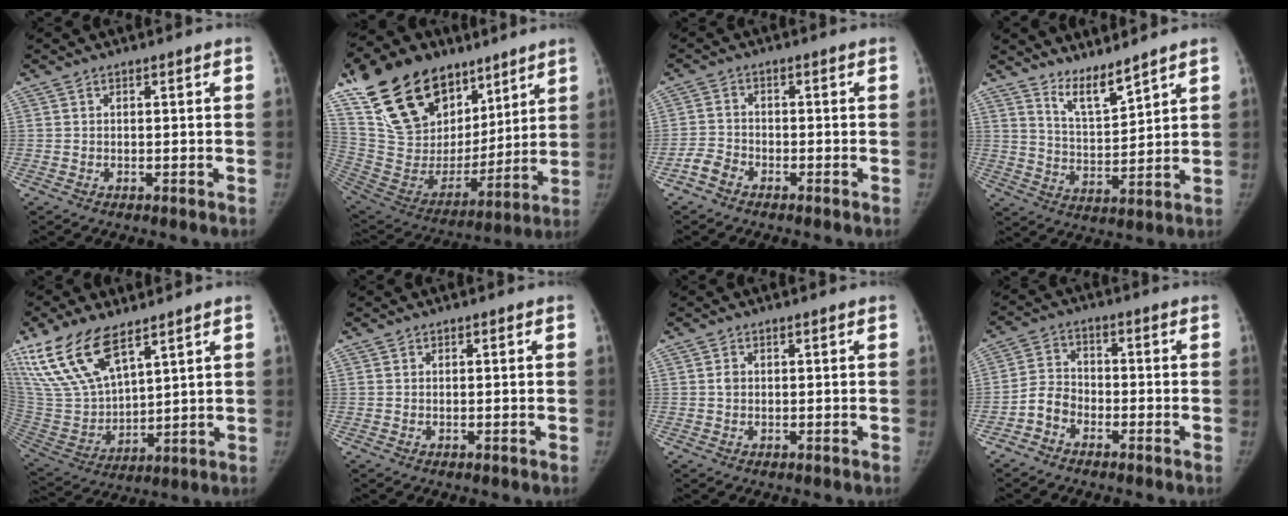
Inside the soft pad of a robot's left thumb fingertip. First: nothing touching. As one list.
[{"total": 30.9, "force": [18.7, 18.1, 16.7], "torque": [-0.279, -0.021, 0.338]}, {"total": 3.3, "force": [-2.3, 2.0, 1.1], "torque": [-0.022, 0.013, -0.050]}, {"total": 6.6, "force": [5.7, 0.9, 3.2], "torque": [-0.052, -0.060, 0.114]}, {"total": 17.7, "force": [11.4, 7.8, 11.2], "torque": [-0.211, -0.044, 0.236]}, {"total": 0.0}, {"total": 1.1, "force": [0.3, 0.8, 0.7], "torque": [-0.009, 0.001, 0.004]}, {"total": 4.8, "force": [-2.8, 3.5, 1.8], "torque": [-0.026, 0.022, -0.063]}]